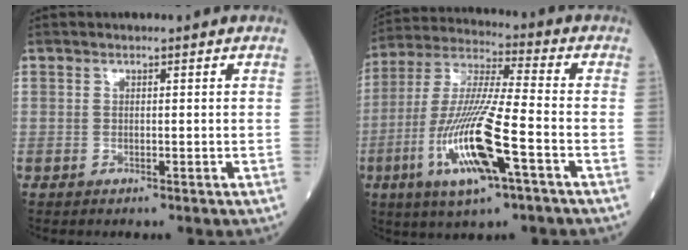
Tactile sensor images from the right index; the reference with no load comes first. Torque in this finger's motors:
{"motor_torque": [1.22, 0.30, 1.05, 0.21]}